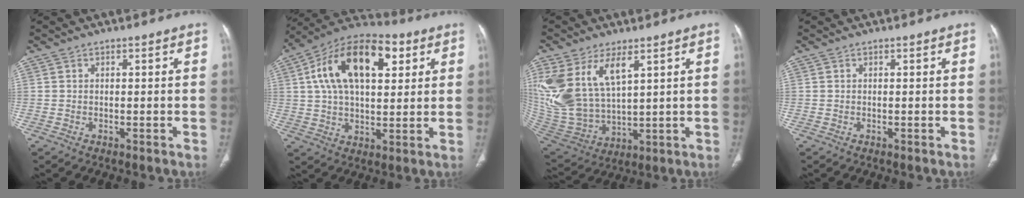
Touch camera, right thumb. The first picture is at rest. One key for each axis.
{"total": 20.5, "fx": 6.5, "fy": 10.9, "fz": 16.1, "tx": -0.250, "ty": 0.011, "tz": 0.100}
{"total": 17.8, "fx": 7.5, "fy": 9.2, "fz": 13.2, "tx": -0.275, "ty": -0.026, "tz": 0.168}
{"total": 0.0}